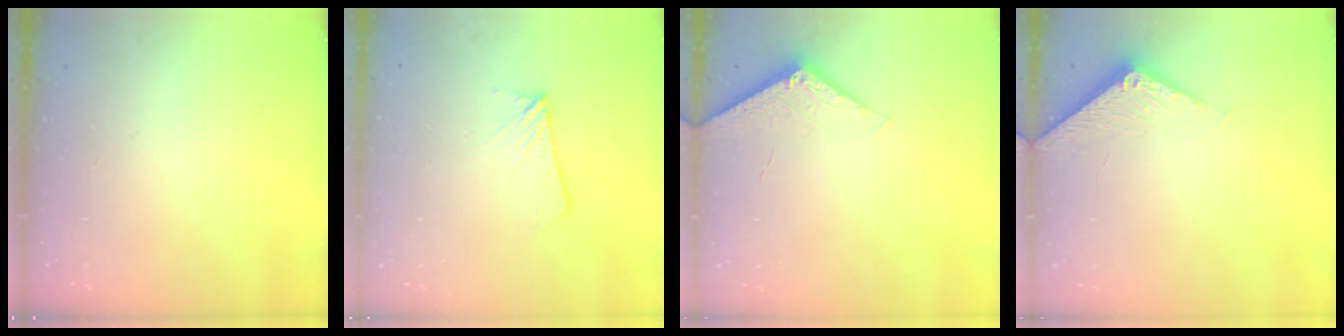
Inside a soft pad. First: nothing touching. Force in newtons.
{"total": 1.9, "press": 1.9, "slide": 0.1}
{"total": 3.6, "press": 3.6, "slide": 0.3}
{"total": 4.0, "press": 4.0, "slide": 0.1}